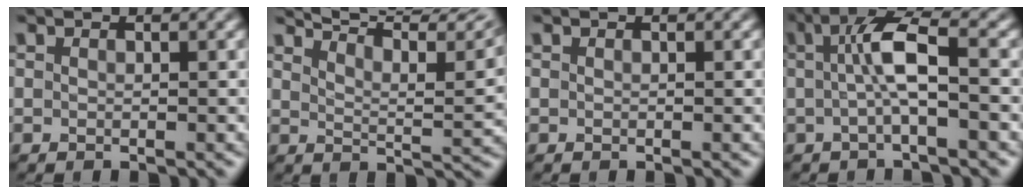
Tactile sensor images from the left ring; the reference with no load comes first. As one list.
[{"total": 12.6, "force": [10.5, 2.6, 6.4], "torque": [-0.095, 0.020, 0.122]}, {"total": 0.0}, {"total": 4.6, "force": [-0.1, 0.9, 4.5], "torque": [-0.082, 0.009, -0.005]}]